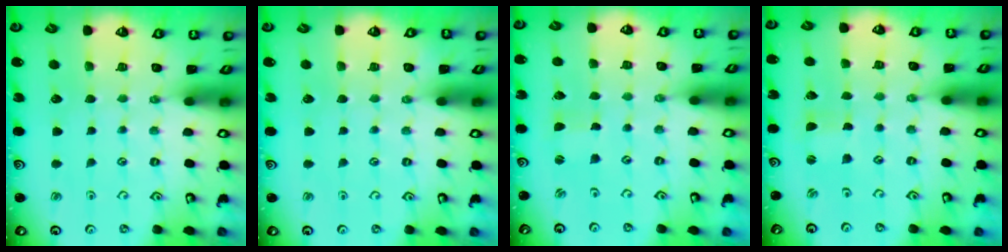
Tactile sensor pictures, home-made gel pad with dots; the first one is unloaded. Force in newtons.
{"total": 0.0}
{"total": 0.0}
{"total": 0.8, "press": 0.8, "slide": 0.0}